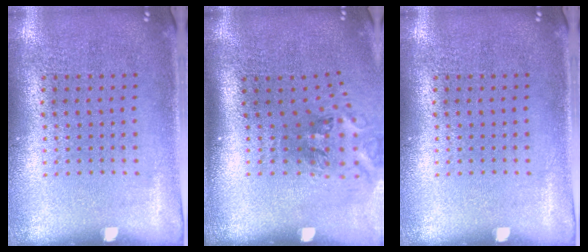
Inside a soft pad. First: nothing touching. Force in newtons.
{"total": 1.8, "press": 1.2, "slide": 1.3}
{"total": 0.0}